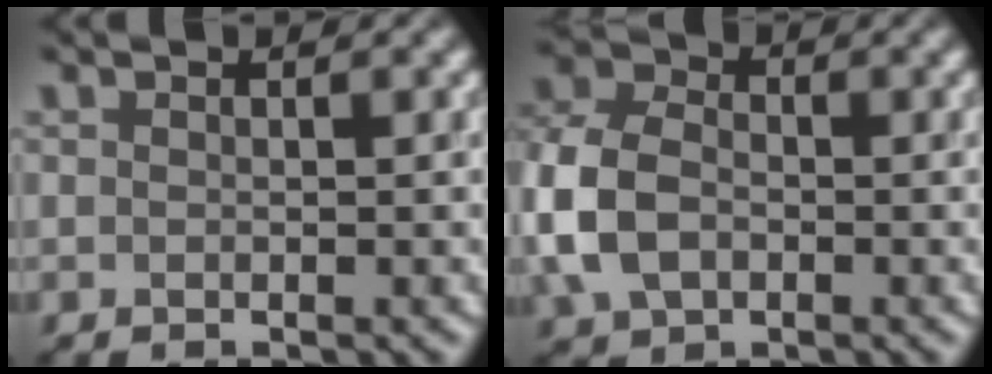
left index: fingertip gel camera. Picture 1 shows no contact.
{"total": 7.3, "force": [-1.5, 5.3, 4.7], "torque": [-0.124, 0.004, -0.044]}